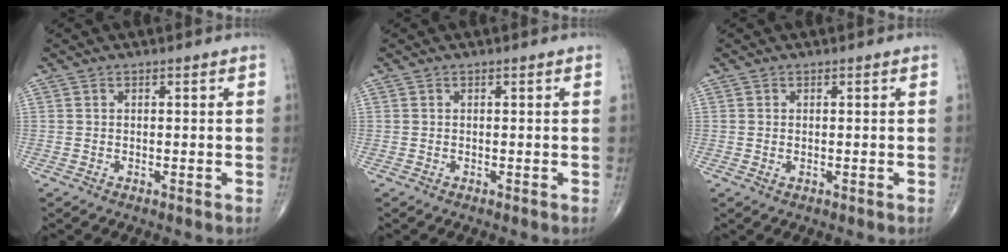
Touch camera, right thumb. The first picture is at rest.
{"total": 0.0}
{"total": 0.6, "force": [-0.1, 0.3, 0.5], "torque": [-0.011, 0.002, 0.002]}